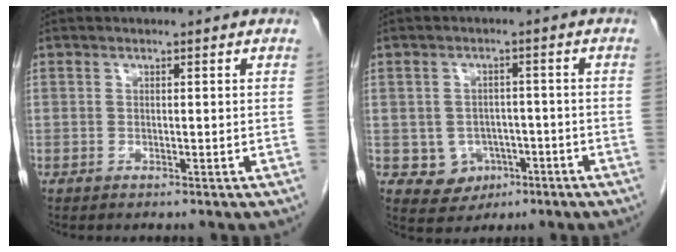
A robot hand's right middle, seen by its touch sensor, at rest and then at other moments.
{"total": 5.1, "force": [-1.8, 4.6, 1.5], "torque": [-0.017, 0.007, -0.015]}